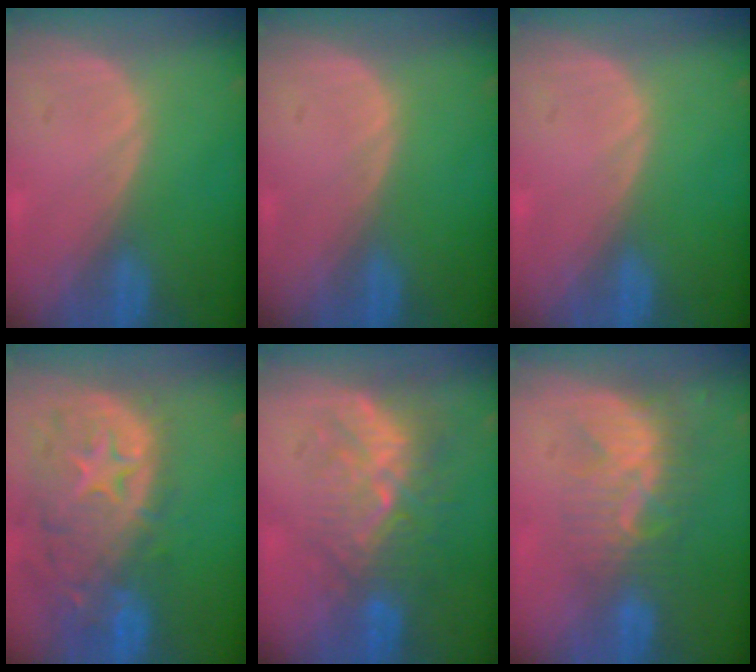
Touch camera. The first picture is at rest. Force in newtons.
{"total": 0.0}
{"total": 0.0}
{"total": 14.0, "press": 11.2, "slide": 8.3}
{"total": 9.4, "press": 8.7, "slide": 3.8}
{"total": 8.9, "press": 7.6, "slide": 4.5}